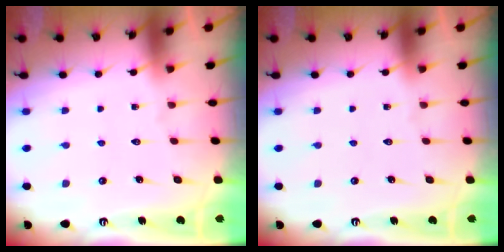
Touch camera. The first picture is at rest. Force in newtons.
{"total": 0.0}